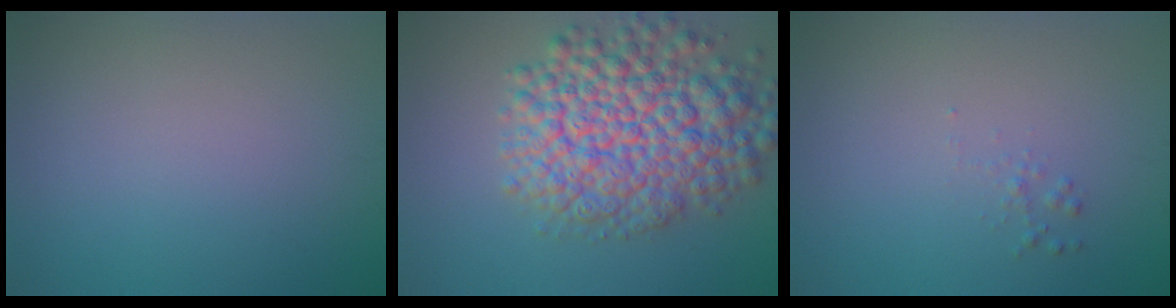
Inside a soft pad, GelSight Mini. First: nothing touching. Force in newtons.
{"total": 10.2, "press": 10.2, "slide": 0.4}
{"total": 0.6, "press": 0.6, "slide": 0.0}